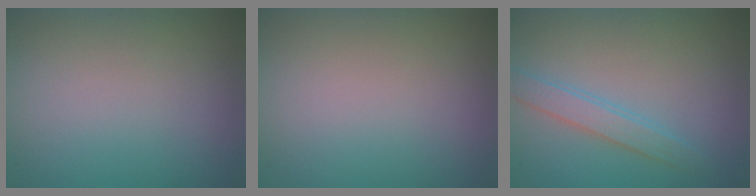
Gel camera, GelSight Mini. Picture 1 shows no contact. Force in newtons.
{"total": 0.0}
{"total": 2.1, "press": 2.1, "slide": 0.1}